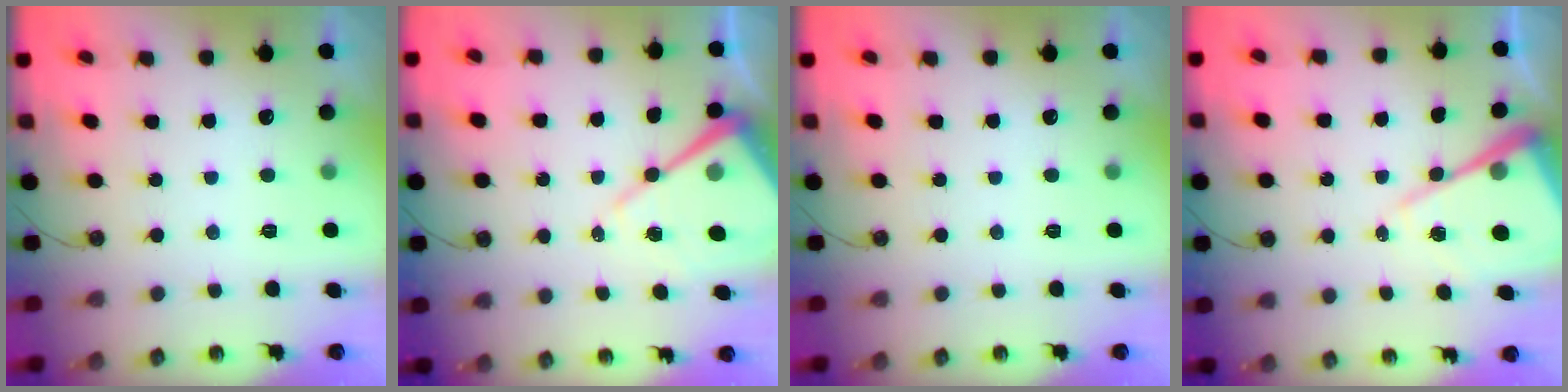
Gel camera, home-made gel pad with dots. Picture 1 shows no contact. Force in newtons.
{"total": 12.8, "press": 12.8, "slide": 1.0}
{"total": 0.0}
{"total": 13.1, "press": 13.1, "slide": 1.1}